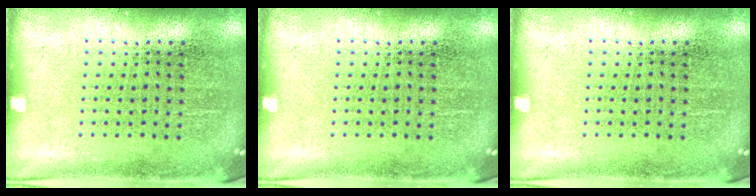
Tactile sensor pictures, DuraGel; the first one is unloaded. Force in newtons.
{"total": 0.0}
{"total": 0.0}